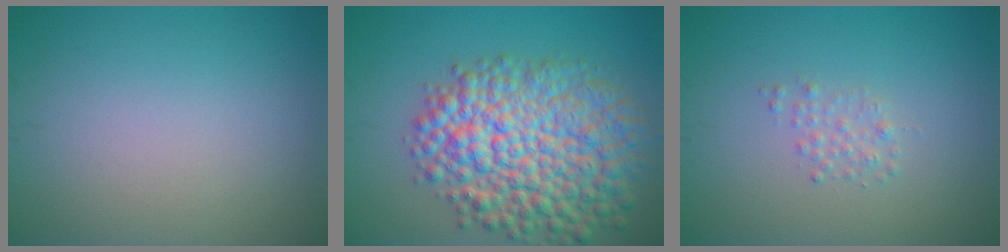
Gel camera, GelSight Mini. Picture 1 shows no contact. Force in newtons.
{"total": 11.1, "press": 11.1, "slide": 0.3}
{"total": 1.2, "press": 1.2, "slide": 0.0}